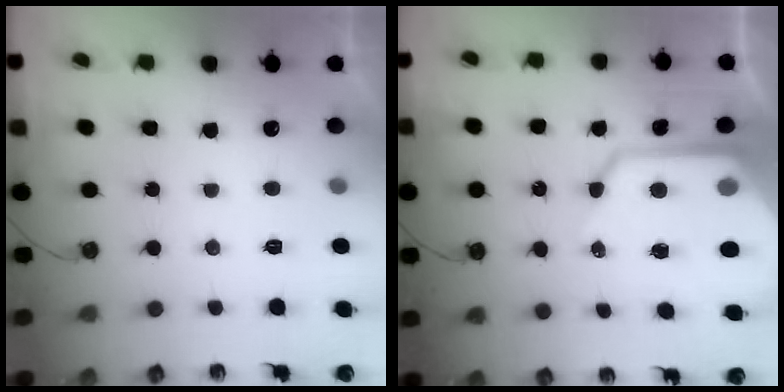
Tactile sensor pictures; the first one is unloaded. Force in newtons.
{"total": 19.2, "press": 19.0, "slide": 2.1}